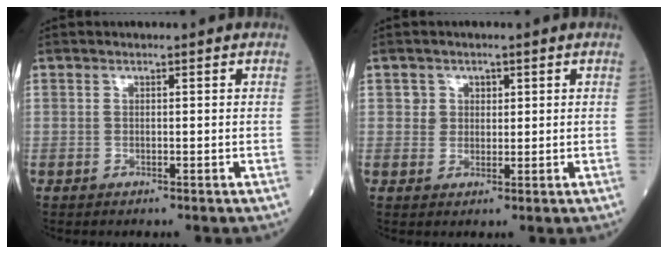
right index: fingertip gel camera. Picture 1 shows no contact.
{"total": 2.3, "force": [0.9, 2.1, 0.2], "torque": [0.007, 0.000, 0.010]}